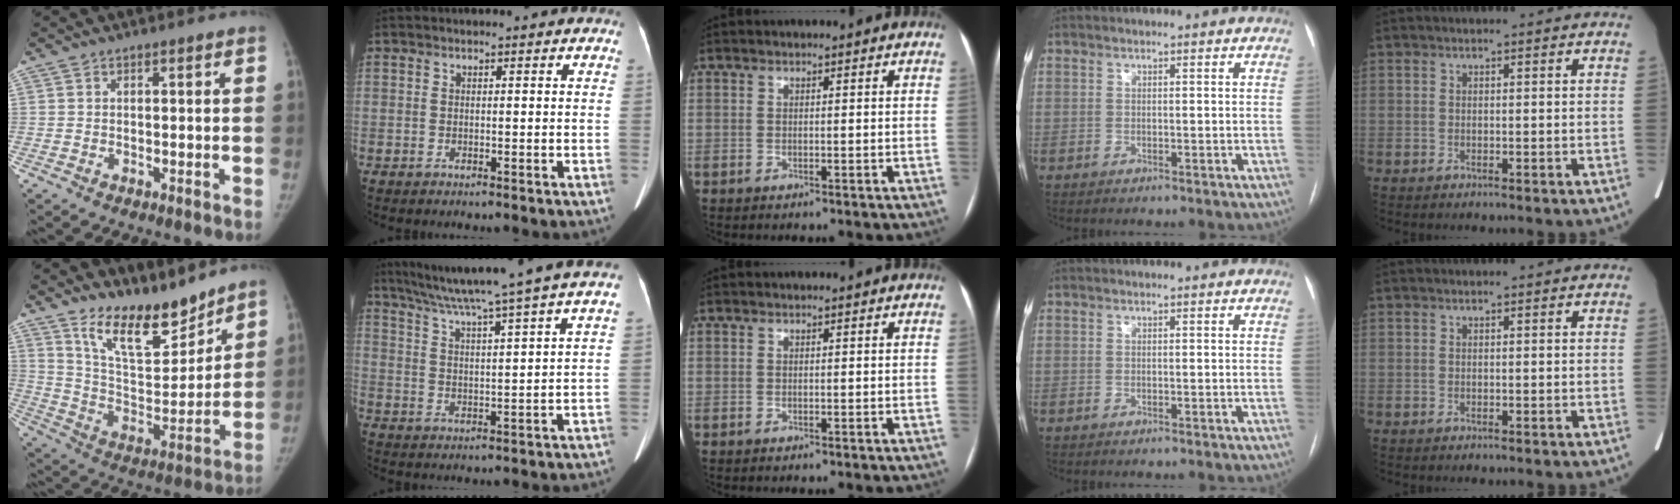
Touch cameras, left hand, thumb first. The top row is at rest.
{"thumb": {"total": 14.9, "force": [12.2, 5.2, 6.7], "torque": [-0.071, -0.087, 0.223]}, "index": {"total": 15.5, "force": [12.8, -2.5, 8.4], "torque": [-0.142, -0.006, 0.184]}}